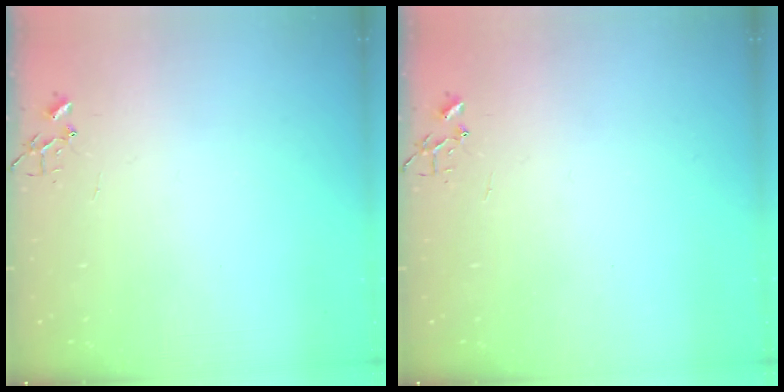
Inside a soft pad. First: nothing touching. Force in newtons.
{"total": 0.0}